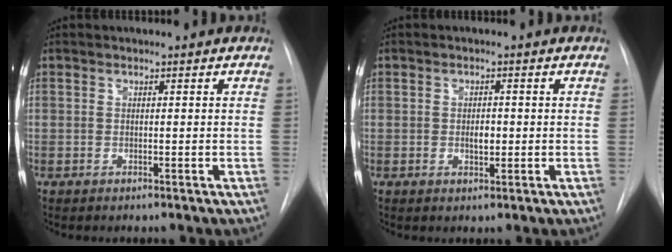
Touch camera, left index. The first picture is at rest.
{"total": 1.9, "force": [-0.1, 1.0, 1.6], "torque": [-0.027, 0.000, 0.000]}